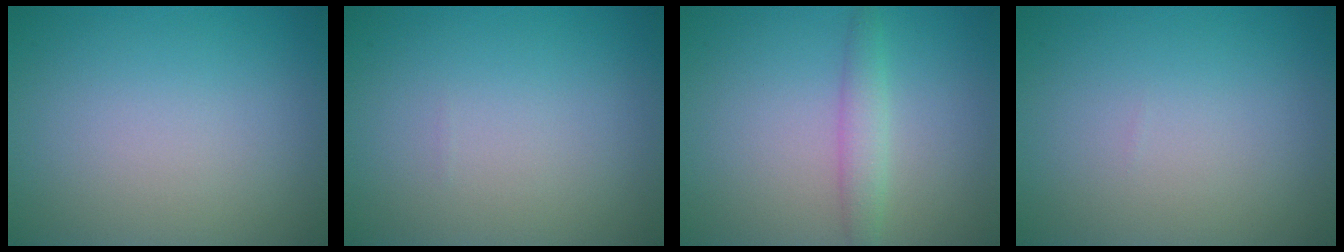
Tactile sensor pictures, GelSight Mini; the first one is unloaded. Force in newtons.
{"total": 0.0}
{"total": 2.0, "press": 2.0, "slide": 0.2}
{"total": 0.0}